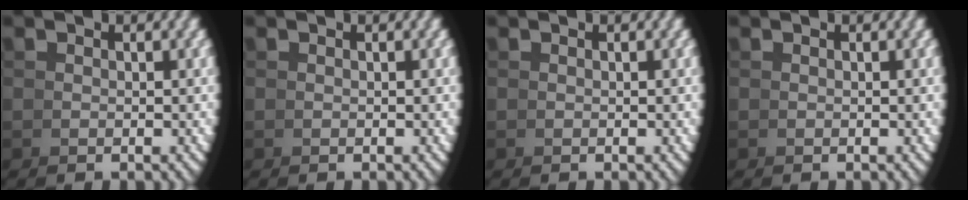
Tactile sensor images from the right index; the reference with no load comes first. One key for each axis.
{"total": 0.0}
{"total": 0.0}
{"total": 0.0}